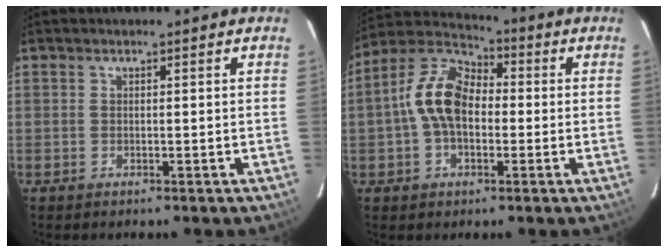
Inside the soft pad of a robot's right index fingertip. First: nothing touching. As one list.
[{"total": 12.0, "force": [-0.7, 7.6, 9.3], "torque": [-0.192, 0.028, -0.019]}]